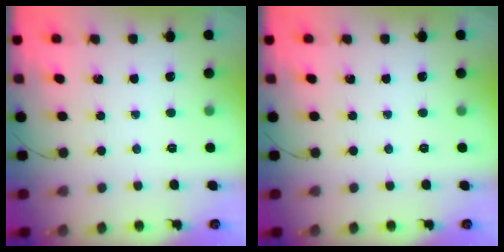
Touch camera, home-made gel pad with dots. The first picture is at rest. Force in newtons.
{"total": 0.0}